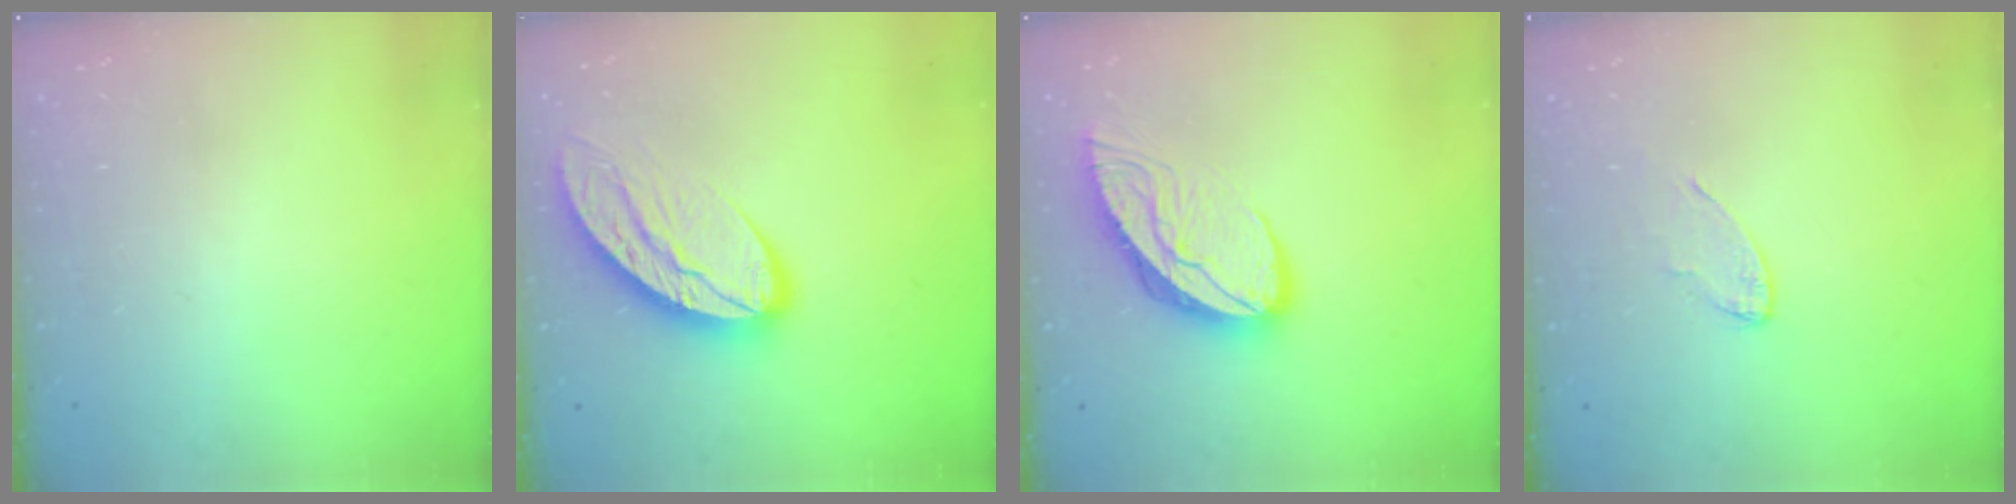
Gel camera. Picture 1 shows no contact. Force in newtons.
{"total": 12.2, "press": 12.1, "slide": 1.1}
{"total": 10.9, "press": 10.8, "slide": 1.2}
{"total": 3.7, "press": 3.6, "slide": 0.4}